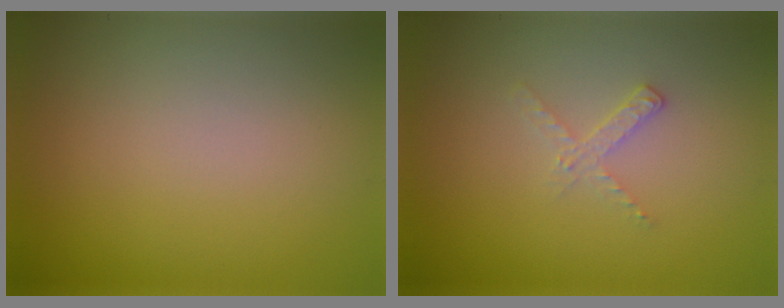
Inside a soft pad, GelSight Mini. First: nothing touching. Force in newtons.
{"total": 1.4, "press": 1.4, "slide": 0.1}